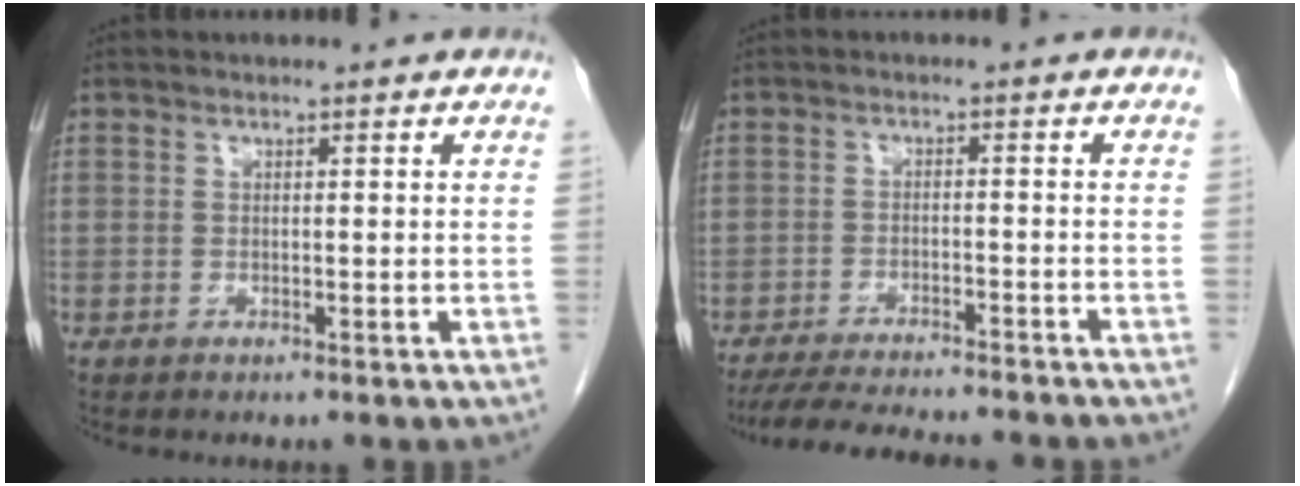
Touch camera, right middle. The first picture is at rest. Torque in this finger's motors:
{"motor_torque": [1.14, -1.00, 0.18, 0.08]}